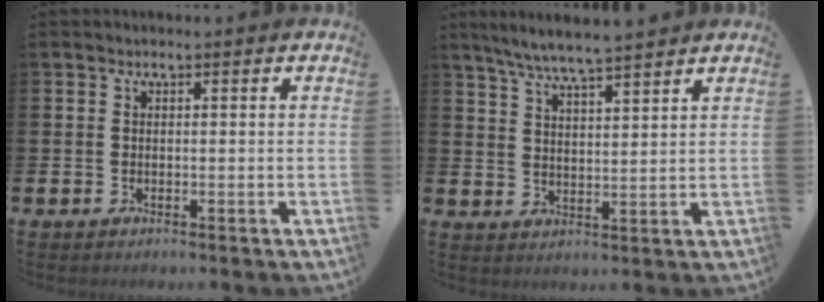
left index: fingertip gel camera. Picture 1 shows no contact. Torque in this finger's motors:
{"motor_torque": [0.04, -0.19, 0.58, 0.21]}